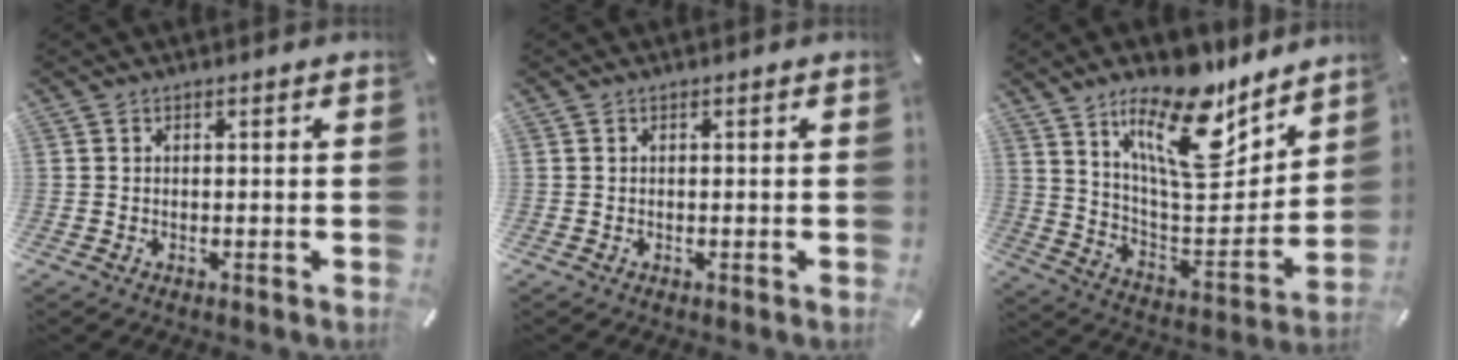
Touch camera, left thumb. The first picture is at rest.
{"total": 0.0}
{"total": 21.2, "force": [13.9, 8.7, 13.5], "torque": [-0.215, -0.092, 0.236]}